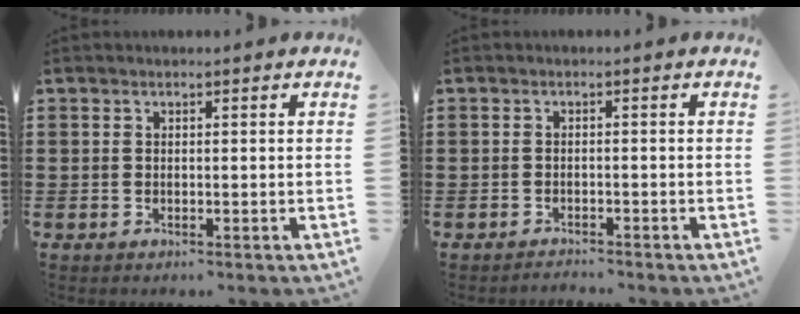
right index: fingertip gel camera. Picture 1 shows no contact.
{"total": 1.2, "force": [-1.2, 0.0, 0.0], "torque": [-0.003, 0.002, -0.025]}